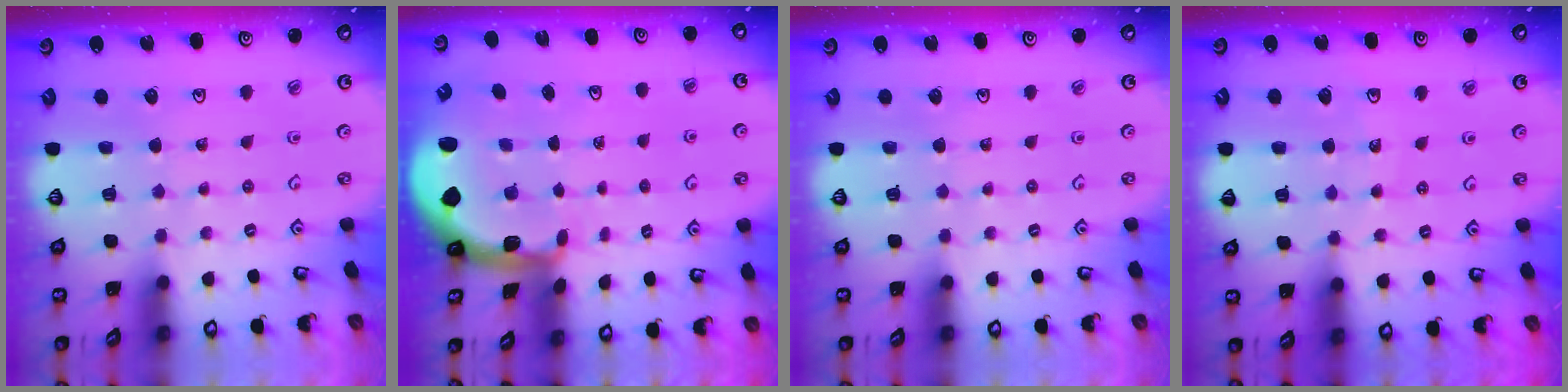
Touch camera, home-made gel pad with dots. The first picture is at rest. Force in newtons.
{"total": 1.7, "press": 1.7, "slide": 0.4}
{"total": 0.0}
{"total": 6.2, "press": 5.9, "slide": 2.1}